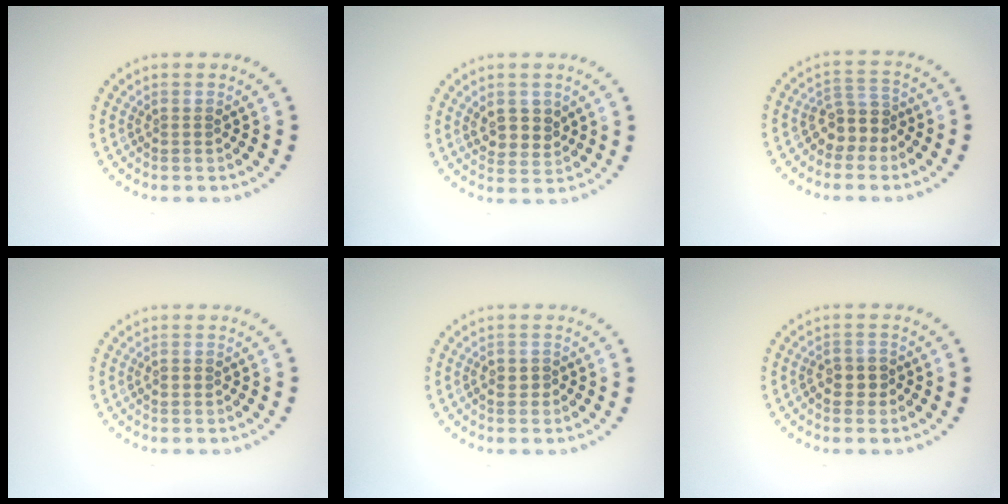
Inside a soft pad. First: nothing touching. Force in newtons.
{"total": 2.8, "press": 2.7, "slide": 0.9}
{"total": 2.8, "press": 2.3, "slide": 1.5}
{"total": 0.9, "press": 0.9, "slide": 0.1}
{"total": 0.8, "press": 0.7, "slide": 0.4}
{"total": 1.6, "press": 1.5, "slide": 0.4}